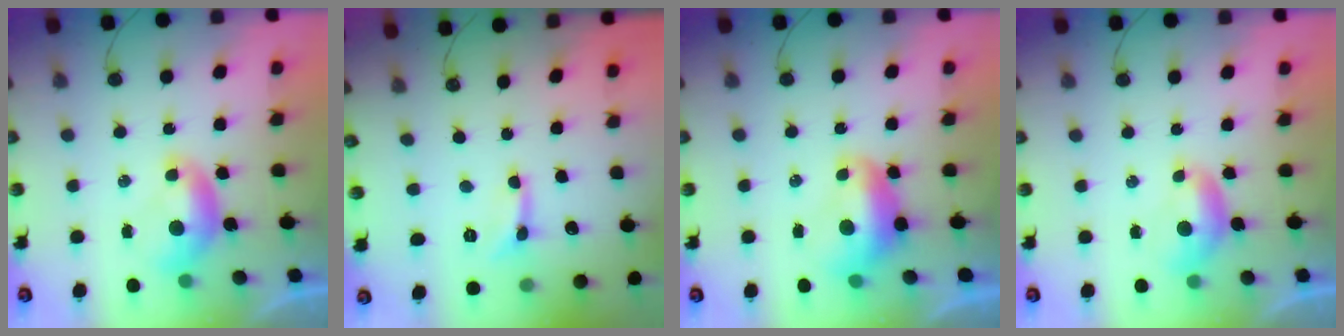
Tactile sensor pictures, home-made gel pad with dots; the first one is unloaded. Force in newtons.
{"total": 0.7, "press": 0.6, "slide": 0.3}
{"total": 1.6, "press": 1.5, "slide": 0.7}
{"total": 1.3, "press": 1.1, "slide": 0.6}